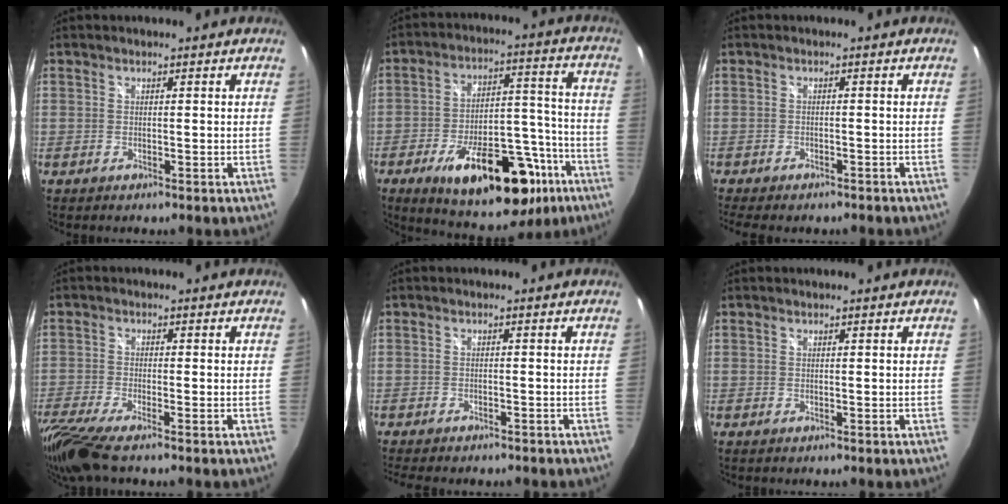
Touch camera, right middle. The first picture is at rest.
{"total": 24.4, "force": [-13.7, 11.0, 16.9], "torque": [-0.259, 0.016, -0.181]}
{"total": 6.3, "force": [-5.2, 2.1, 2.9], "torque": [-0.068, -0.024, -0.078]}
{"total": 10.5, "force": [-8.3, 1.0, 6.4], "torque": [-0.157, -0.048, -0.155]}
{"total": 7.0, "force": [-6.1, 1.9, 3.0], "torque": [-0.068, -0.020, -0.091]}
{"total": 0.0}